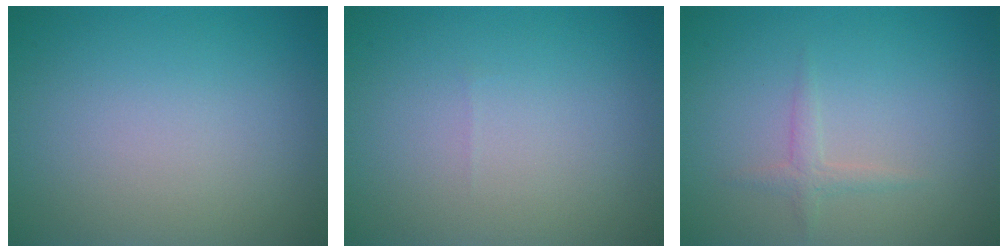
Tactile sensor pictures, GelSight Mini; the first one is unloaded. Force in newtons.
{"total": 0.0}
{"total": 1.1, "press": 1.1, "slide": 0.1}